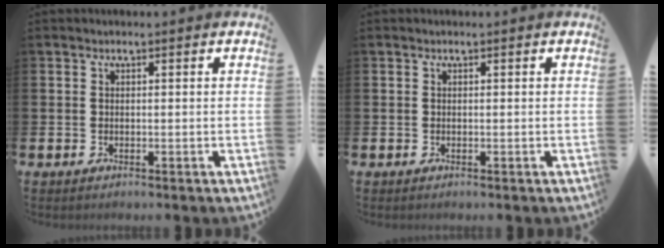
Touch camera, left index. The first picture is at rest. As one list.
[{"total": 0.0}]